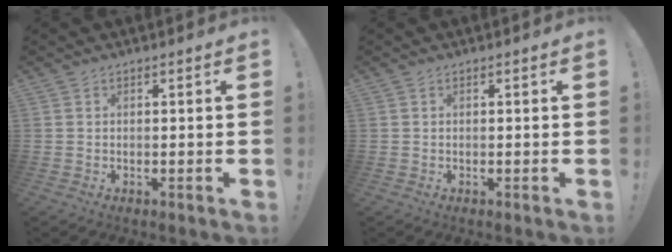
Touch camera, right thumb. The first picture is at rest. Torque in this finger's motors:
{"motor_torque": [-0.01, -0.20, -0.07, 0.18, -0.04]}